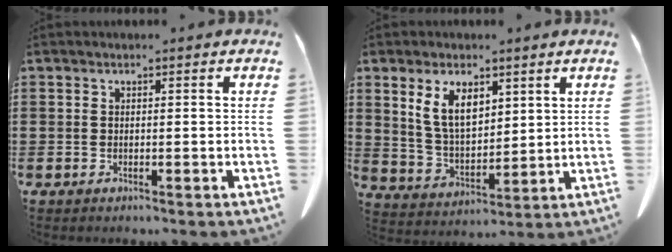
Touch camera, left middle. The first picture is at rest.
{"total": 7.9, "force": [4.4, 4.1, 5.2], "torque": [-0.116, 0.004, 0.084]}